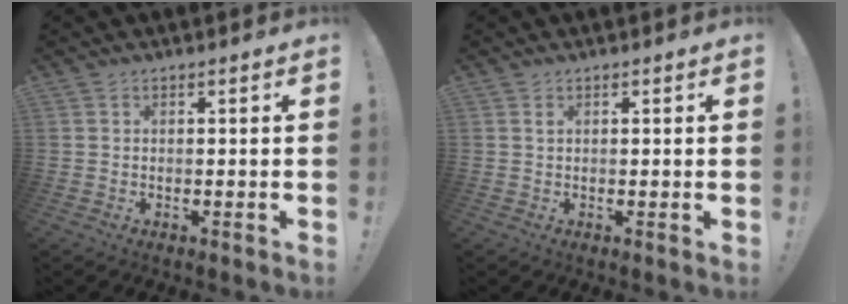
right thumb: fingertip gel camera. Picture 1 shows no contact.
{"total": 0.8, "force": [0.4, 0.1, 0.7], "torque": [-0.009, 0.000, 0.004]}